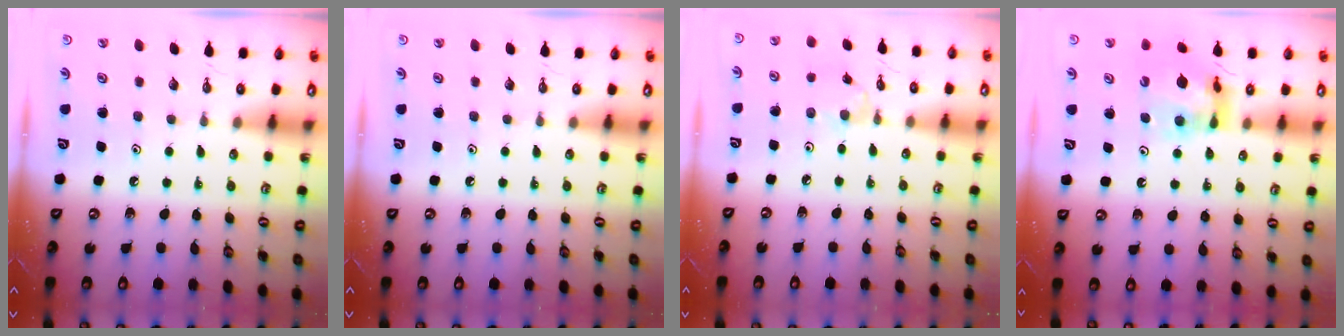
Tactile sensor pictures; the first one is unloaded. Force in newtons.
{"total": 0.0}
{"total": 0.9, "press": 0.8, "slide": 0.2}
{"total": 11.0, "press": 11.0, "slide": 1.2}